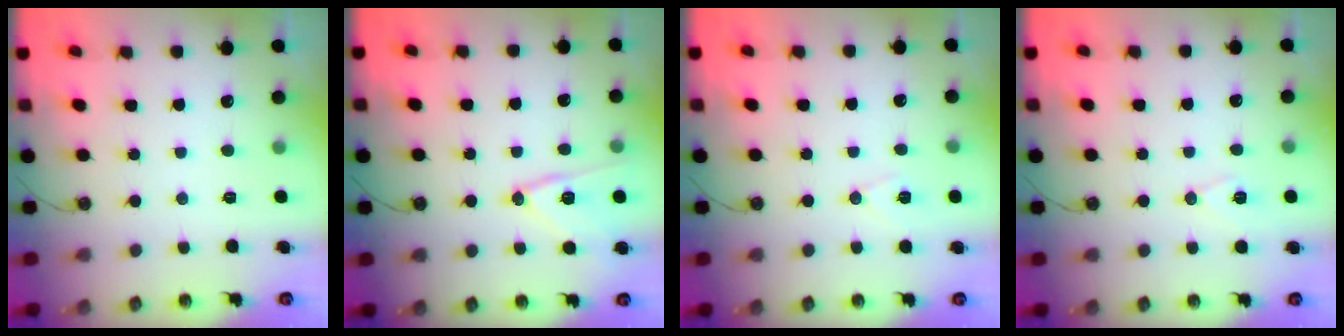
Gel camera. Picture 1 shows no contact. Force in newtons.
{"total": 13.2, "press": 13.1, "slide": 1.2}
{"total": 7.2, "press": 5.7, "slide": 4.5}
{"total": 7.3, "press": 6.4, "slide": 3.6}